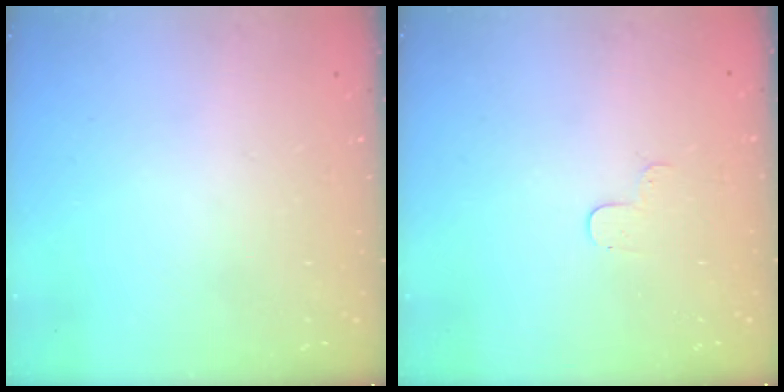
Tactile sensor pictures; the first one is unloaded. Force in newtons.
{"total": 3.4, "press": 3.4, "slide": 0.4}